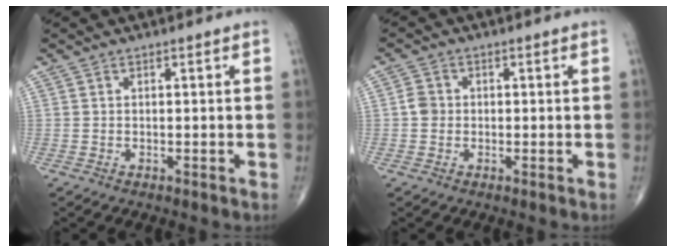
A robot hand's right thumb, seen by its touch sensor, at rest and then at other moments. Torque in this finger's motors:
{"motor_torque": [-0.25, 0.23, 0.04, -0.01, 0.02]}